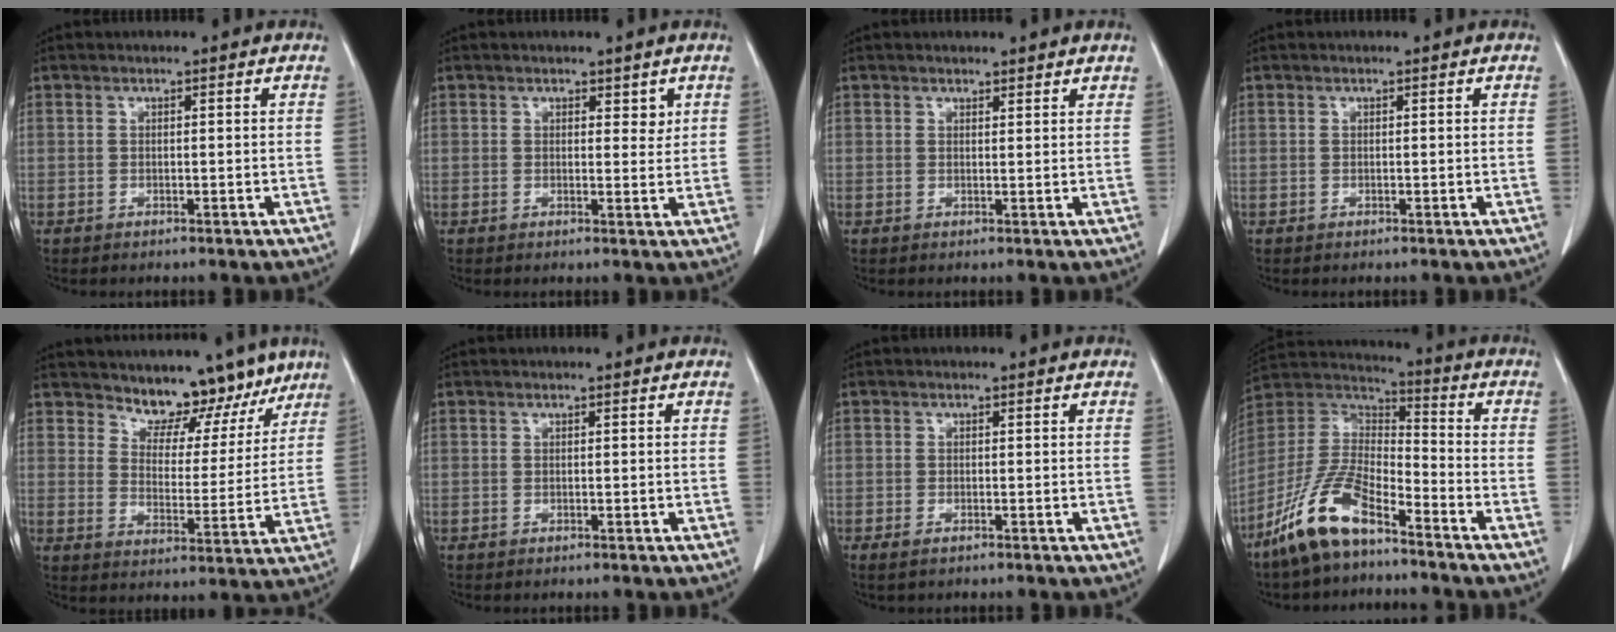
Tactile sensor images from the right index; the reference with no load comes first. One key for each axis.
{"total": 2.0, "fx": 1.3, "fy": 1.2, "fz": 1.0, "tx": -0.006, "ty": -0.007, "tz": 0.018}
{"total": 1.8, "fx": 1.7, "fy": 0.6, "fz": 0.3, "tx": -0.002, "ty": 0.005, "tz": 0.021}
{"total": 0.0}
{"total": 9.8, "fx": 8.4, "fy": 4.2, "fz": 2.8, "tx": -0.024, "ty": -0.007, "tz": 0.117}
{"total": 0.0}
{"total": 1.0, "fx": -0.7, "fy": 0.3, "fz": 0.6, "tx": -0.009, "ty": -0.001, "tz": -0.008}
{"total": 13.2, "fx": -9.1, "fy": 3.9, "fz": 8.6, "tx": -0.187, "ty": 0.006, "tz": -0.177}